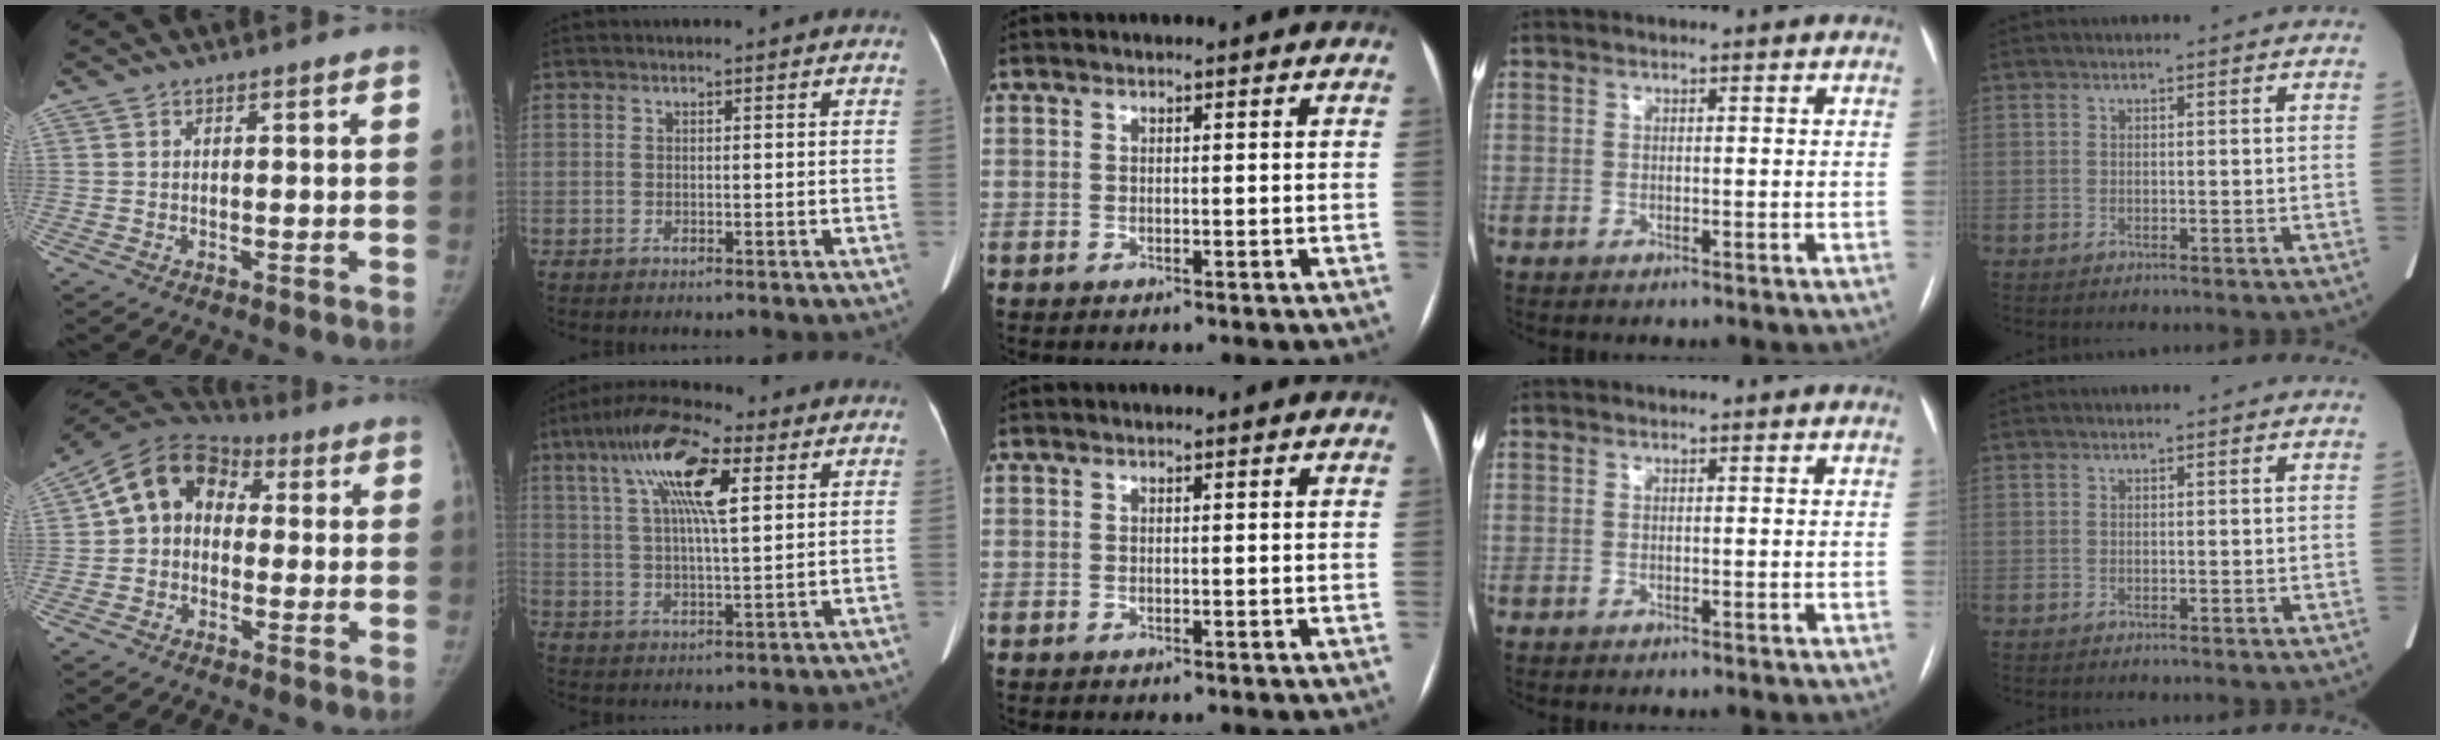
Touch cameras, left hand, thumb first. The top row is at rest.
{"thumb": {"total": 11.7, "force": [1.1, 9.4, 6.9], "torque": [-0.101, 0.036, 0.002]}, "index": {"total": 13.3, "force": [5.4, 3.0, 11.7], "torque": [-0.223, 0.027, 0.091]}}